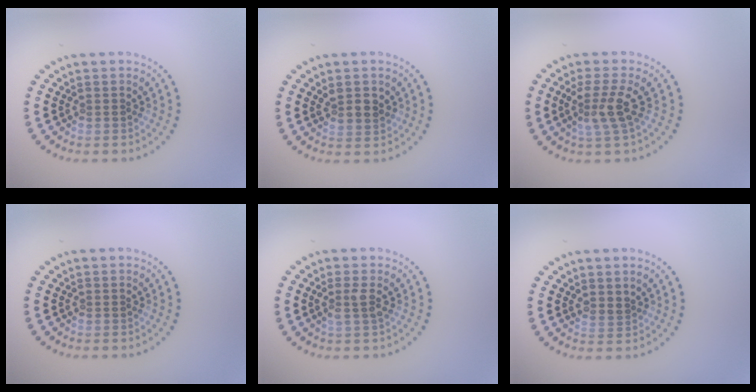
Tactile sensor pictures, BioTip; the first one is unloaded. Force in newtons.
{"total": 2.1, "press": 1.9, "slide": 0.9}
{"total": 2.8, "press": 2.2, "slide": 1.8}
{"total": 0.0}
{"total": 1.5, "press": 1.2, "slide": 0.9}
{"total": 0.7, "press": 0.5, "slide": 0.6}